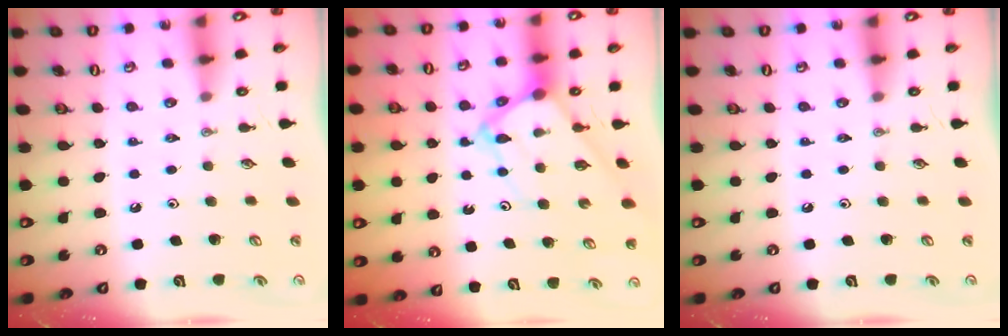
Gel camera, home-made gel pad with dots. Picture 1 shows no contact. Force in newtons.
{"total": 8.5, "press": 8.4, "slide": 0.8}
{"total": 0.0}